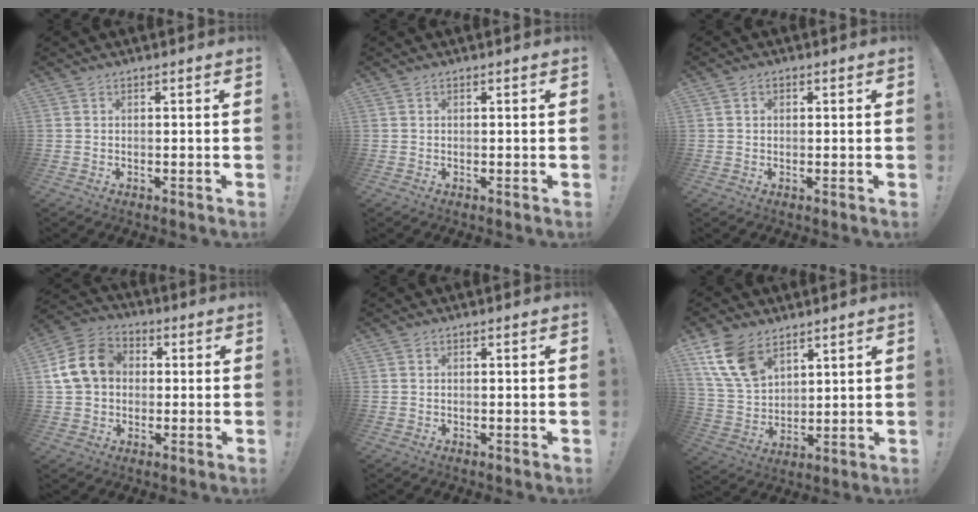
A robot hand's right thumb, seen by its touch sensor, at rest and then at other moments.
{"total": 0.0}
{"total": 1.0, "force": [0.0, 0.9, 0.3], "torque": [-0.005, 0.003, -0.001]}
{"total": 14.3, "force": [2.2, 11.8, 7.8], "torque": [-0.136, 0.012, 0.047]}
{"total": 0.0}
{"total": 13.4, "force": [8.0, 8.1, 7.0], "torque": [-0.145, -0.033, 0.159]}